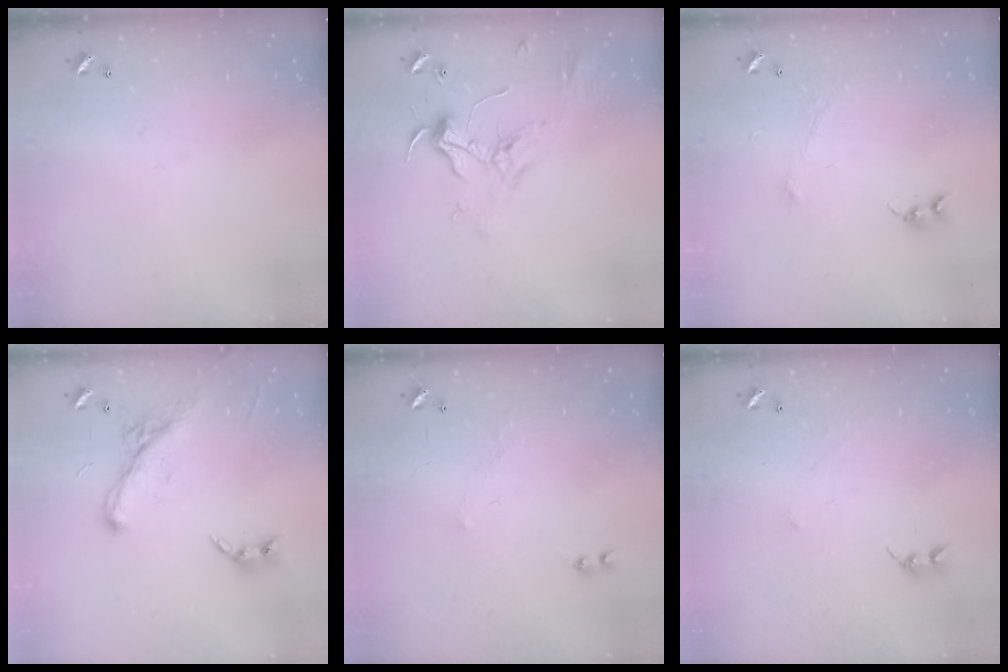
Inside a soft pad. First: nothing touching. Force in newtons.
{"total": 2.4, "press": 2.3, "slide": 0.8}
{"total": 0.0}
{"total": 2.2, "press": 2.2, "slide": 0.1}
{"total": 0.9, "press": 0.3, "slide": 0.8}
{"total": 2.6, "press": 2.6, "slide": 0.3}